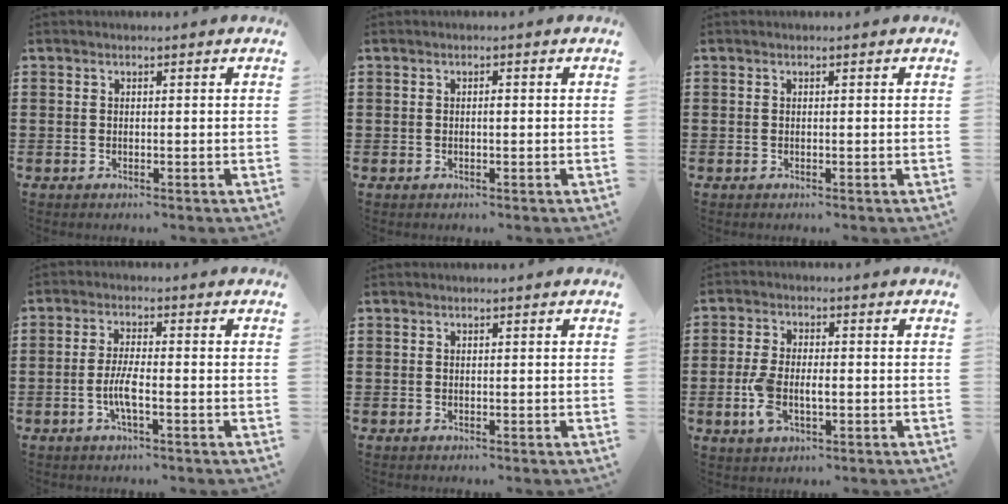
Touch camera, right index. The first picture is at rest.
{"total": 0.6, "force": [0.0, 0.2, 0.6], "torque": [-0.013, -0.004, 0.000]}
{"total": 0.0}
{"total": 4.2, "force": [-1.5, 0.7, 3.8], "torque": [-0.088, -0.006, -0.034]}
{"total": 0.0}
{"total": 5.5, "force": [-1.2, 2.8, 4.6], "torque": [-0.109, -0.004, -0.027]}